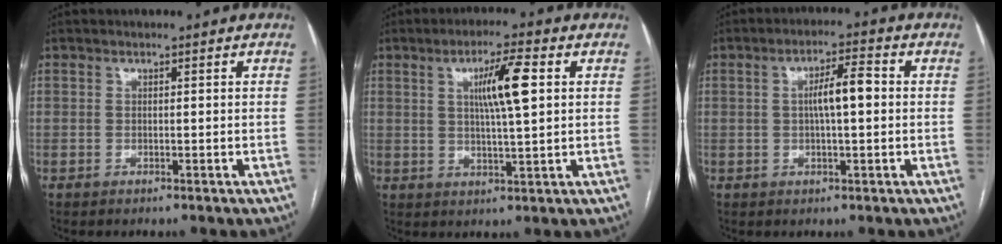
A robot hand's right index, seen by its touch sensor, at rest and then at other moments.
{"total": 7.8, "force": [2.0, 0.4, 7.5], "torque": [-0.131, 0.005, 0.034]}
{"total": 5.4, "force": [0.3, 1.0, 5.3], "torque": [-0.095, 0.014, 0.004]}